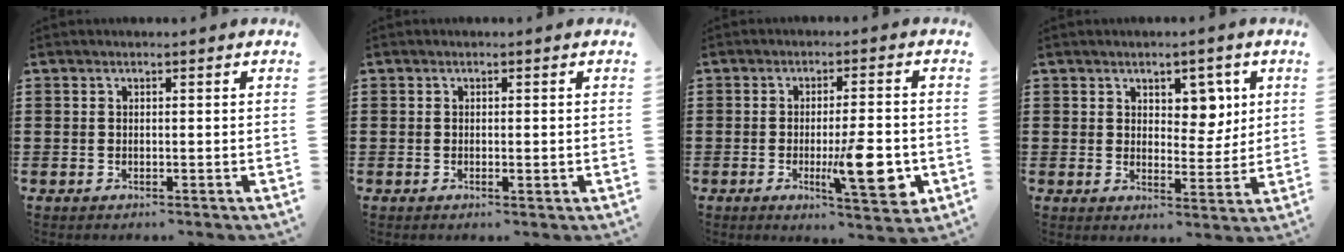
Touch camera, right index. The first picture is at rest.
{"total": 0.6, "force": [-0.1, 0.2, 0.6], "torque": [-0.012, -0.002, -0.001]}
{"total": 10.7, "force": [-2.7, 2.4, 10.1], "torque": [-0.155, -0.014, -0.041]}
{"total": 5.1, "force": [2.5, 3.4, 2.9], "torque": [-0.044, 0.003, 0.038]}